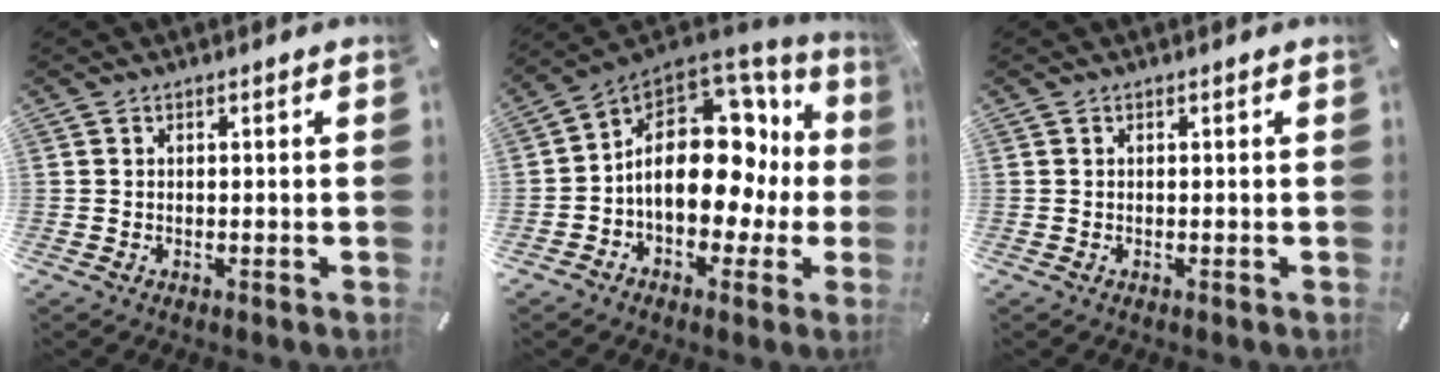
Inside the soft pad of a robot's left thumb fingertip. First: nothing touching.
{"total": 20.5, "force": [1.6, 13.7, 15.1], "torque": [-0.242, -0.015, 0.030]}
{"total": 0.0}